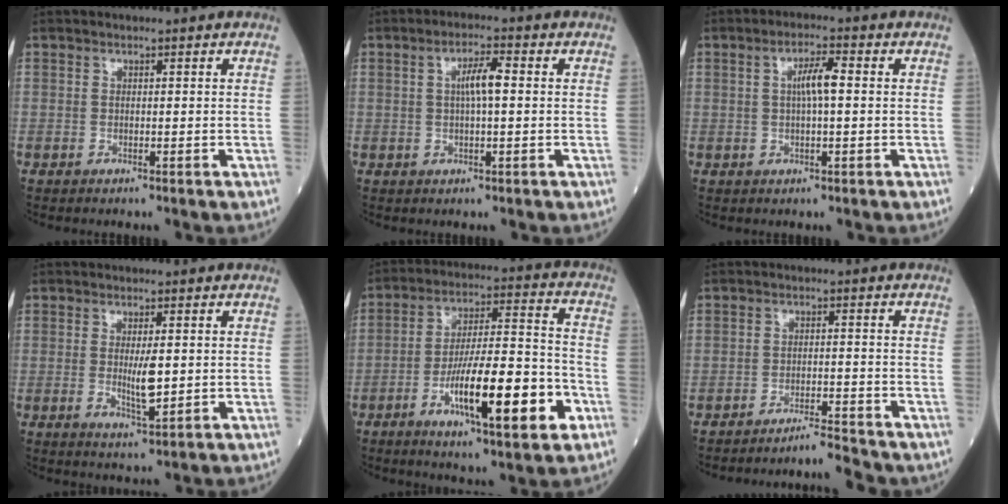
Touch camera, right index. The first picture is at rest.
{"total": 4.1, "force": [0.5, 0.6, 4.1], "torque": [-0.075, 0.009, 0.008]}
{"total": 4.1, "force": [0.5, 0.5, 4.1], "torque": [-0.075, 0.009, 0.007]}
{"total": 4.6, "force": [0.0, 1.0, 4.5], "torque": [-0.079, -0.007, 0.001]}
{"total": 17.3, "force": [-6.6, 2.7, 15.7], "torque": [-0.263, -0.001, -0.102]}
{"total": 3.8, "force": [-3.8, -0.5, 0.3], "torque": [-0.001, -0.009, -0.060]}